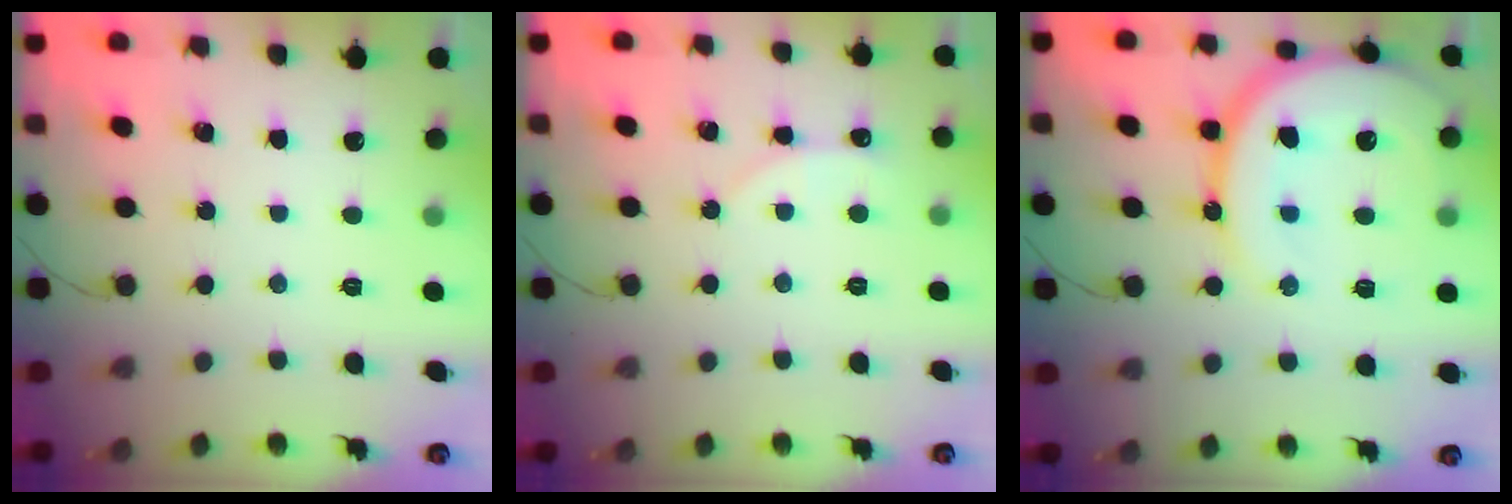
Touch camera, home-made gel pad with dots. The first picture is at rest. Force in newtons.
{"total": 2.7, "press": 2.7, "slide": 0.4}
{"total": 16.9, "press": 16.8, "slide": 1.8}